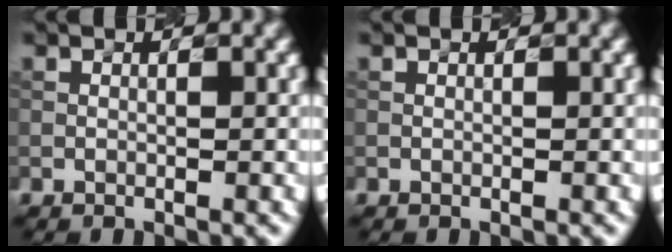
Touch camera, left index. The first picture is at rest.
{"total": 0.0}